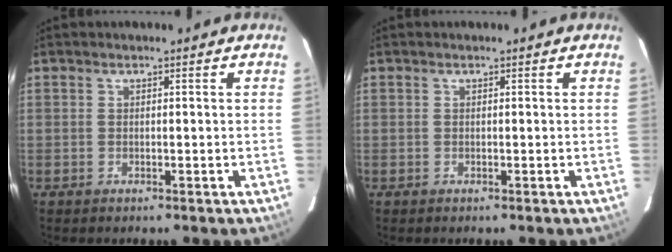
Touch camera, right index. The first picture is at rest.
{"total": 0.0}